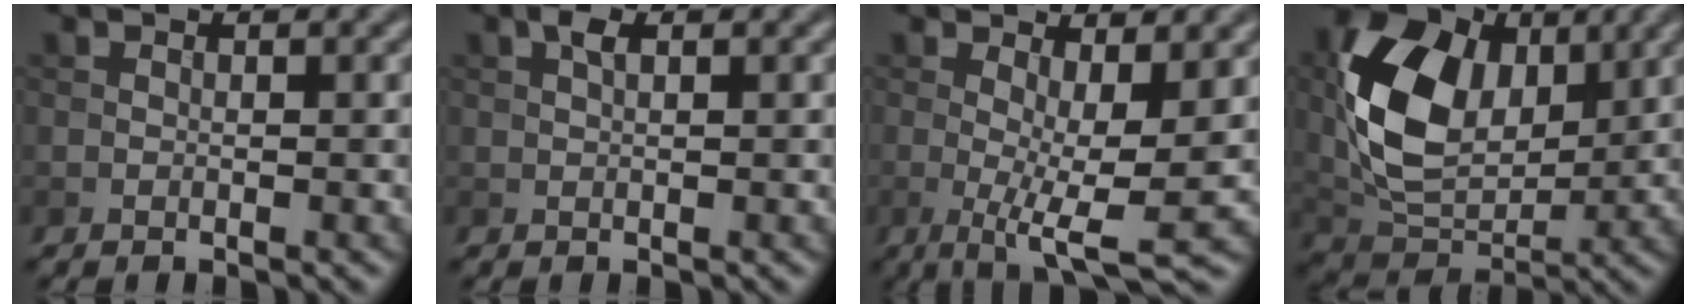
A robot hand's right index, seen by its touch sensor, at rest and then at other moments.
{"total": 1.2, "force": [0.5, 0.4, 1.0], "torque": [-0.022, 0.003, 0.011]}
{"total": 6.4, "force": [0.0, 1.6, 6.2], "torque": [-0.094, -0.013, 0.001]}
{"total": 11.6, "force": [2.3, 8.0, 8.1], "torque": [-0.169, -0.001, 0.043]}